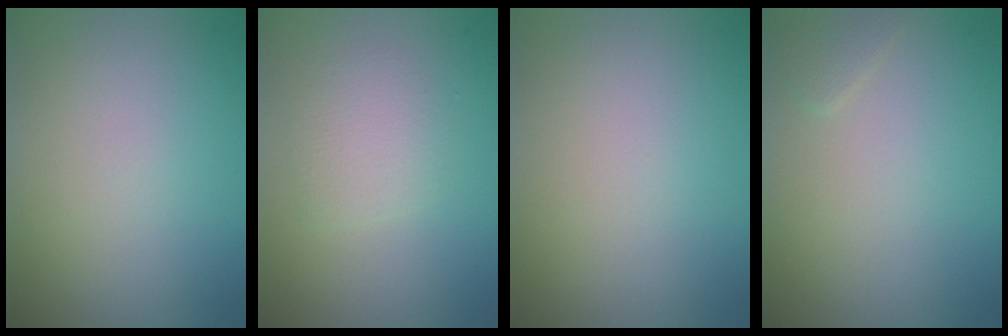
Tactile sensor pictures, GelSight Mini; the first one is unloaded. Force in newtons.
{"total": 1.9, "press": 1.9, "slide": 0.1}
{"total": 0.0}
{"total": 0.9, "press": 0.9, "slide": 0.1}